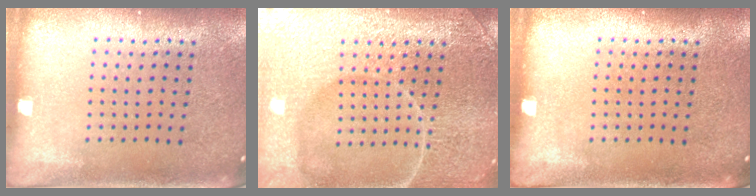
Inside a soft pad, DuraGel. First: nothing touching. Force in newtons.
{"total": 7.5, "press": 7.4, "slide": 1.0}
{"total": 0.0}